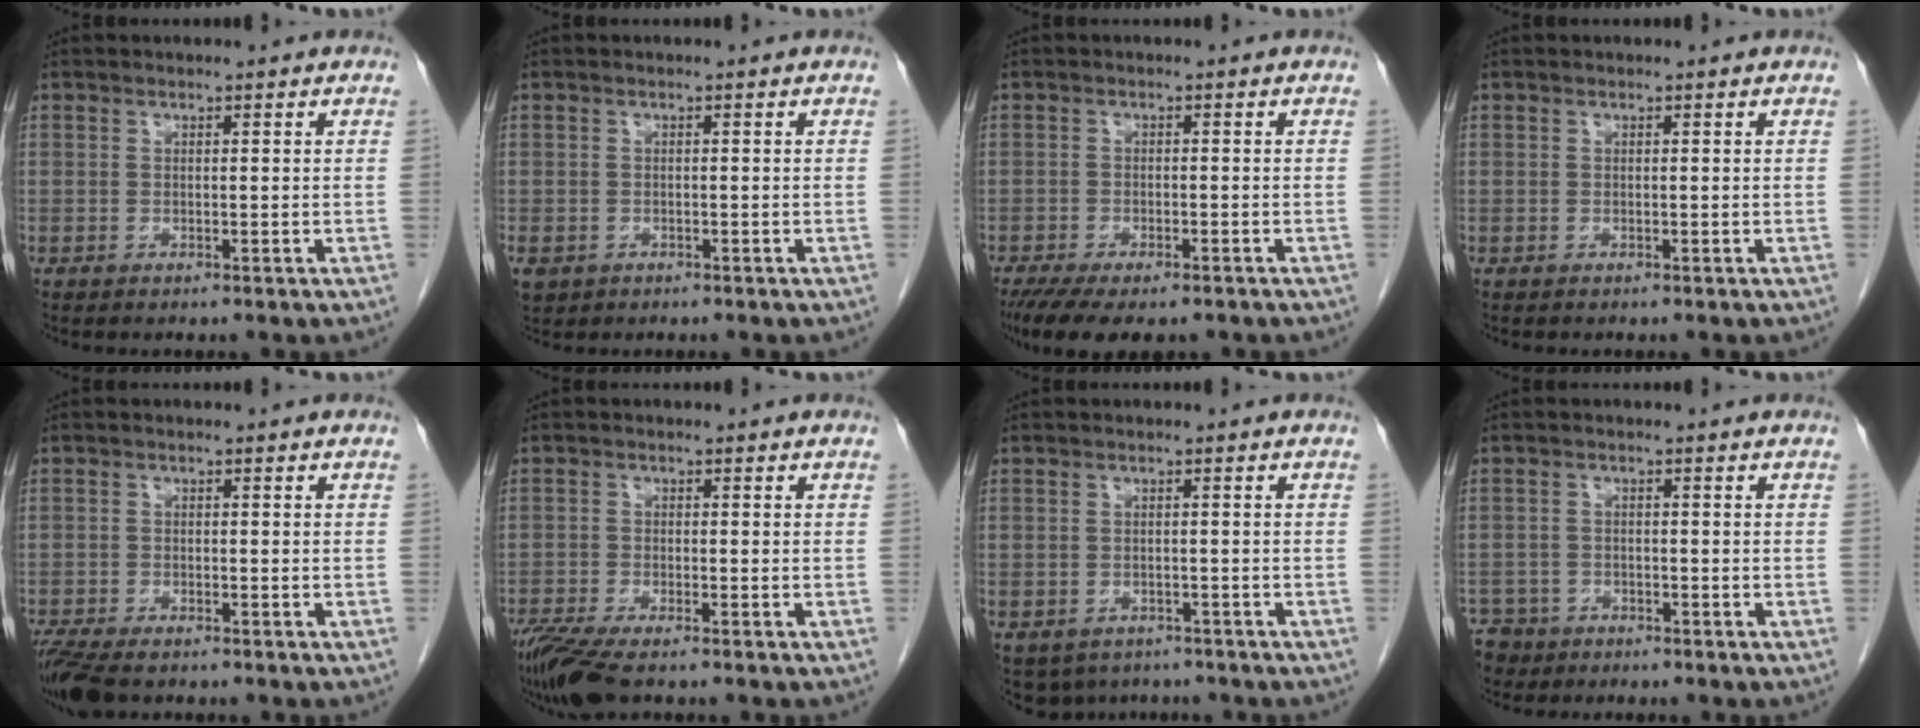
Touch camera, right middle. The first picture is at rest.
{"total": 4.3, "force": [-2.4, 3.2, 1.4], "torque": [-0.036, -0.004, -0.035]}
{"total": 9.8, "force": [-7.4, 3.3, 5.6], "torque": [-0.086, -0.013, -0.111]}
{"total": 0.0}
{"total": 7.1, "force": [-5.7, 2.2, 3.7], "torque": [-0.070, -0.016, -0.097]}
{"total": 7.4, "force": [-5.7, 1.3, 4.5], "torque": [-0.086, -0.019, -0.102]}
{"total": 6.1, "force": [-4.7, 3.7, 1.1], "torque": [-0.010, 0.001, -0.058]}
{"total": 5.4, "force": [-4.1, 3.6, 0.2], "torque": [-0.009, 0.000, -0.073]}